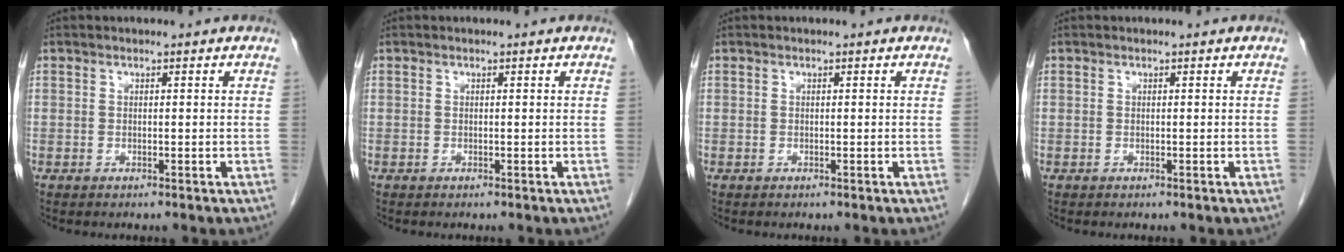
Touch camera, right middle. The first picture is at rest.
{"total": 0.0}
{"total": 0.0}
{"total": 0.0}